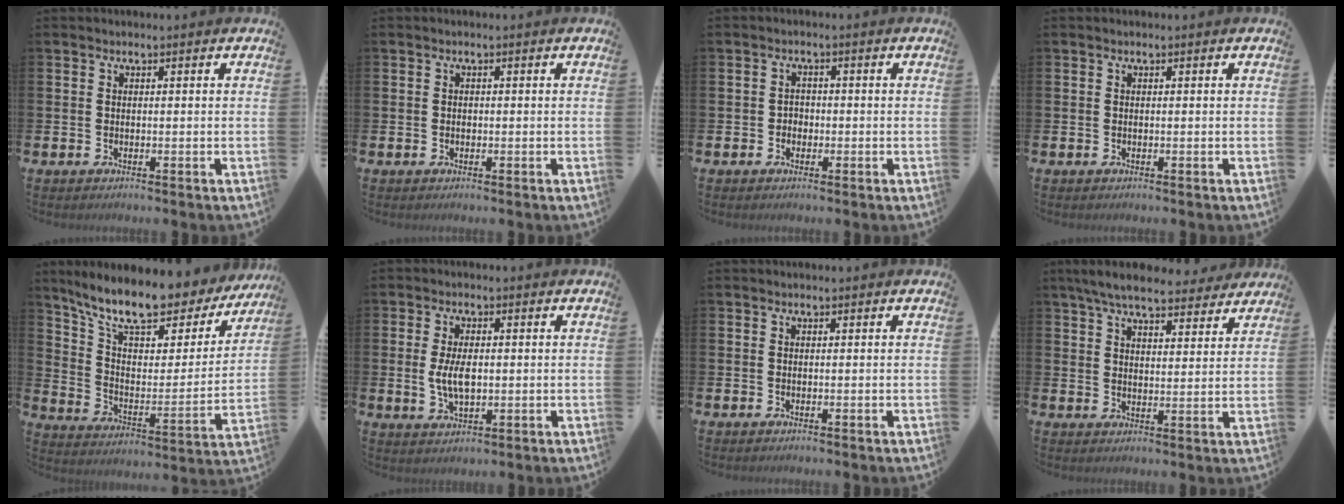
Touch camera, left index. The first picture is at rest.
{"total": 0.6, "force": [-0.1, 0.6, 0.2], "torque": [-0.009, 0.008, -0.004]}
{"total": 1.6, "force": [-0.6, 1.5, 0.4], "torque": [-0.007, 0.004, -0.015]}
{"total": 0.0}
{"total": 12.1, "force": [10.1, 3.4, 5.7], "torque": [-0.136, -0.066, 0.172]}
{"total": 5.0, "force": [0.2, 2.6, 4.2], "torque": [-0.077, 0.000, -0.003]}
{"total": 0.0}
{"total": 7.2, "force": [6.7, 1.5, 2.3], "torque": [-0.051, -0.032, 0.118]}